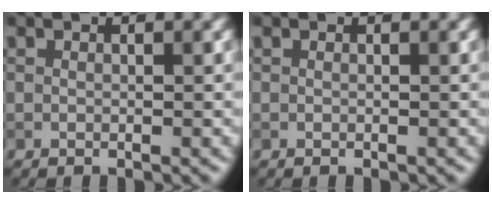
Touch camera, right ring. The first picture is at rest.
{"total": 0.0}